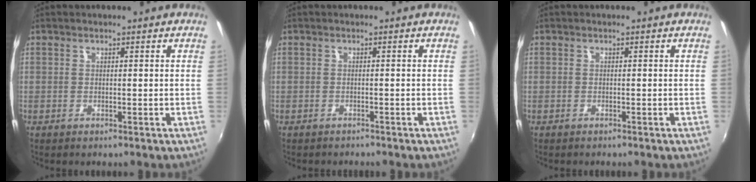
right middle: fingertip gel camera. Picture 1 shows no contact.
{"total": 1.6, "force": [-1.5, 0.5, 0.3], "torque": [-0.011, -0.007, -0.023]}
{"total": 0.8, "force": [-0.7, 0.3, 0.2], "torque": [-0.005, -0.001, -0.012]}